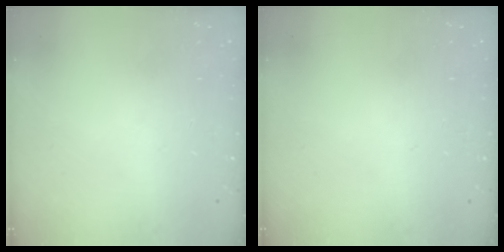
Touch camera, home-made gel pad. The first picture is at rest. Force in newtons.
{"total": 0.0}